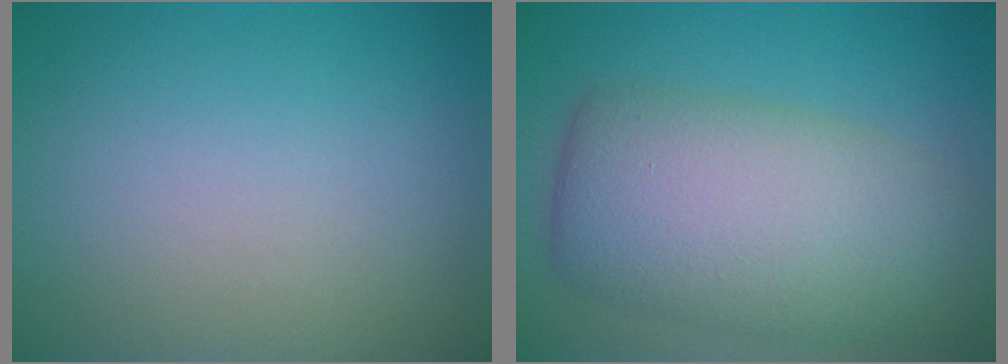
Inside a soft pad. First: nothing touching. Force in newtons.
{"total": 7.9, "press": 7.9, "slide": 0.4}